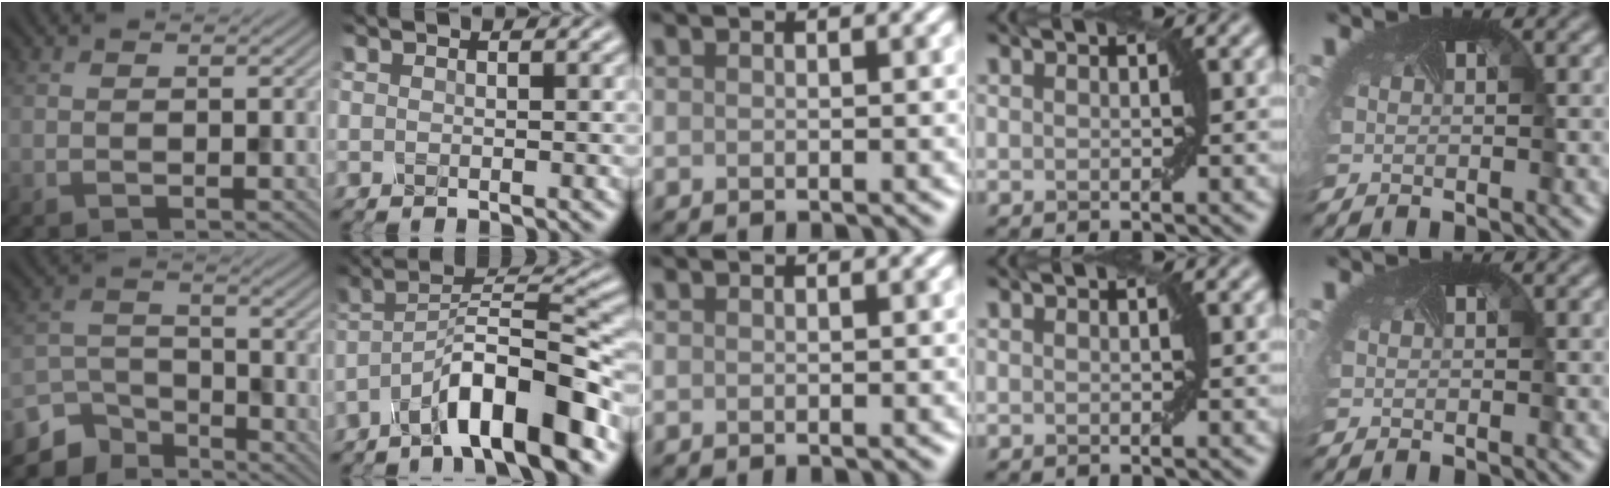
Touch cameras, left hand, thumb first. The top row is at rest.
{"thumb": {"total": 7.2, "force": [-5.9, 3.6, 2.0], "torque": [-0.051, -0.010, -0.124]}, "index": {"total": 9.1, "force": [-5.8, 1.8, 6.8], "torque": [-0.108, 0.022, -0.102]}}